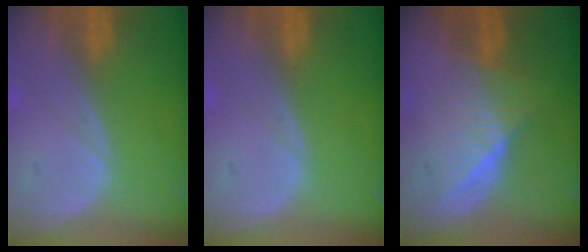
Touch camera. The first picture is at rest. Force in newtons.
{"total": 0.0}
{"total": 6.4, "press": 6.1, "slide": 2.2}